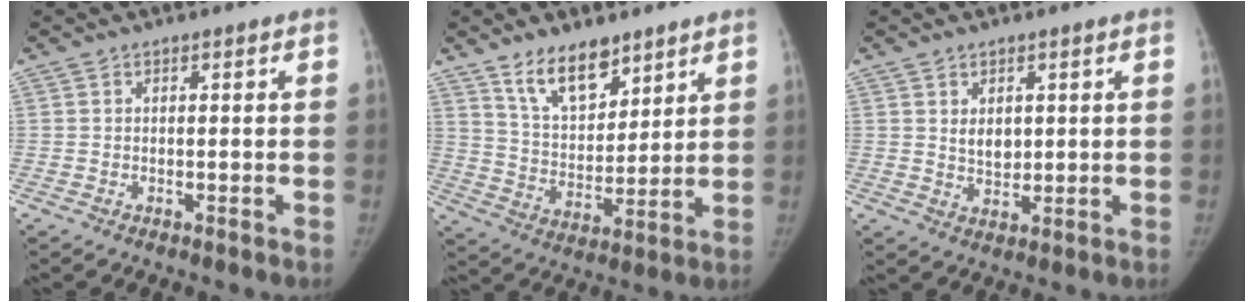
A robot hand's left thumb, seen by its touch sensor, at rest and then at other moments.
{"total": 11.7, "force": [8.3, 5.7, 6.0], "torque": [-0.069, -0.064, 0.154]}
{"total": 3.9, "force": [1.1, 2.8, 2.6], "torque": [-0.024, -0.018, 0.023]}